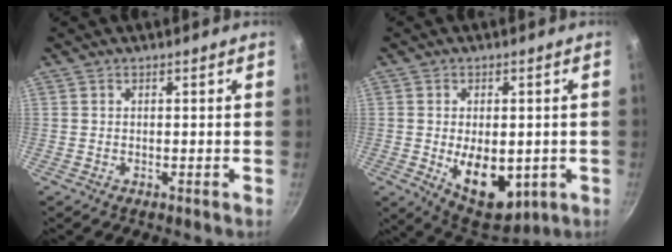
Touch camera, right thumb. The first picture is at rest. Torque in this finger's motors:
{"motor_torque": [-0.26, 0.87, 1.01, -0.30, 0.11]}